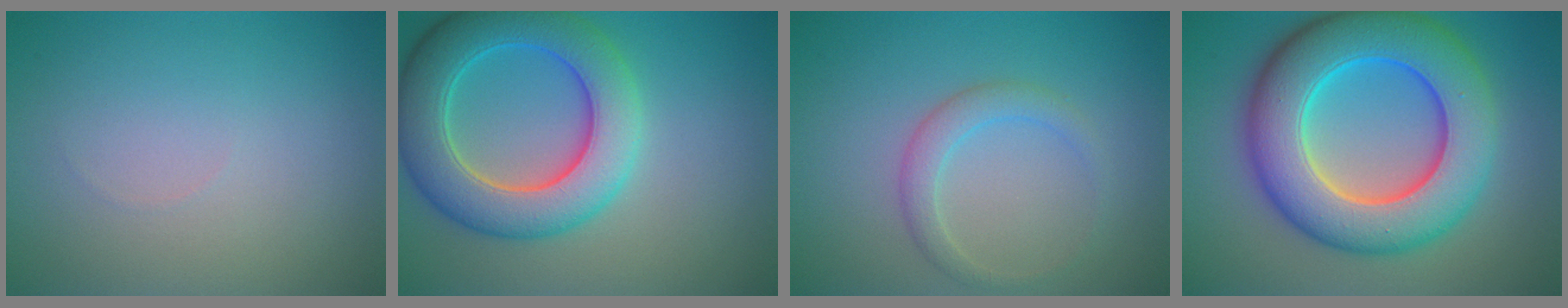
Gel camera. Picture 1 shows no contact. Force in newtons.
{"total": 8.4, "press": 8.4, "slide": 0.3}
{"total": 2.1, "press": 2.1, "slide": 0.1}
{"total": 12.0, "press": 12.0, "slide": 0.5}